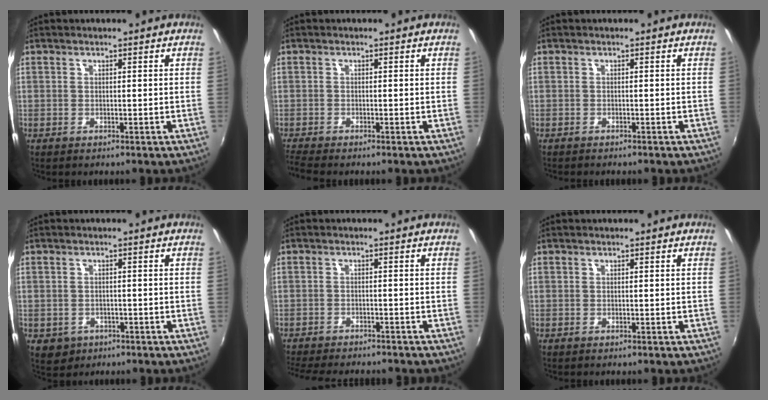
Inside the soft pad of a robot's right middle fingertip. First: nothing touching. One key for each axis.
{"total": 2.6, "fx": -2.4, "fy": -0.1, "fz": 1.0, "tx": -0.028, "ty": -0.016, "tz": -0.051}
{"total": 1.3, "fx": -1.2, "fy": 0.3, "fz": 0.3, "tx": -0.009, "ty": -0.009, "tz": -0.021}
{"total": 4.1, "fx": -1.5, "fy": 3.5, "fz": 1.4, "tx": -0.034, "ty": -0.005, "tz": -0.015}
{"total": 10.5, "fx": -9.4, "fy": 2.4, "fz": 4.1, "tx": -0.102, "ty": -0.022, "tz": -0.146}
{"total": 0.0}